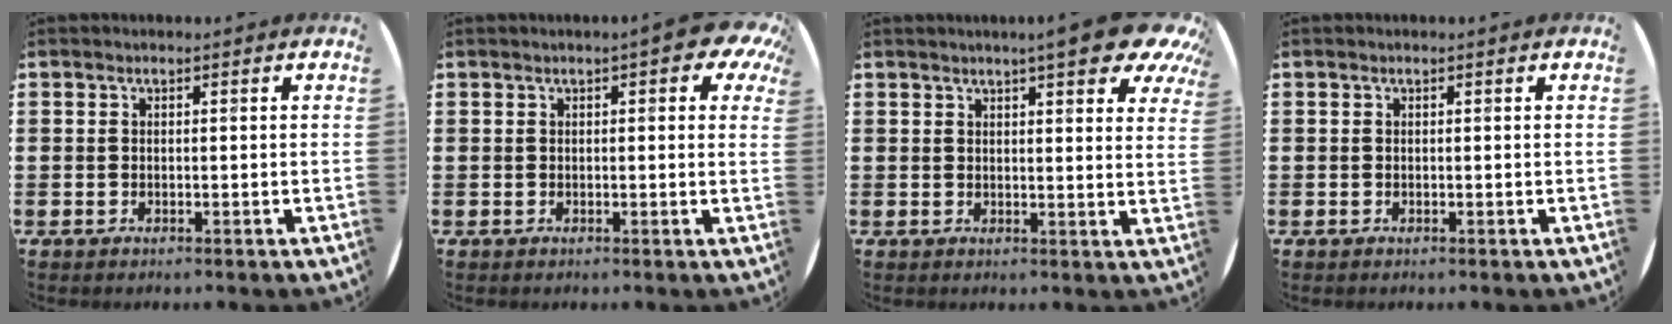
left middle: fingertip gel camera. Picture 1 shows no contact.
{"total": 4.3, "force": [2.4, 0.9, 3.4], "torque": [-0.039, -0.005, 0.033]}
{"total": 8.7, "force": [6.6, 1.2, 5.5], "torque": [-0.081, -0.023, 0.108]}
{"total": 0.0}